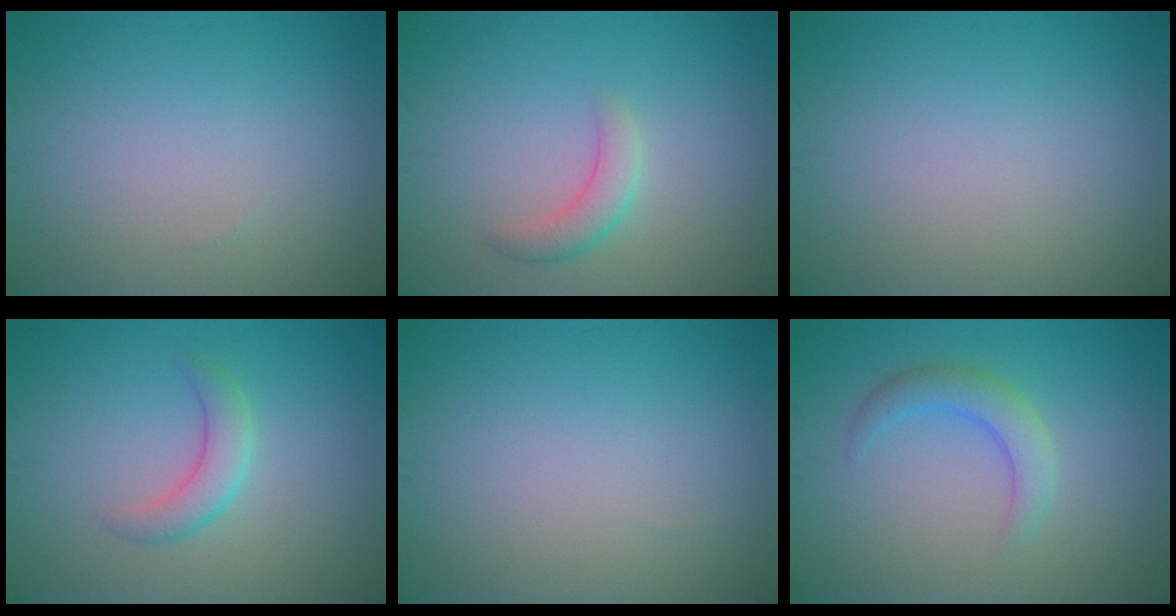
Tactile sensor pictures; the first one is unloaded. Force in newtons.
{"total": 2.1, "press": 2.1, "slide": 0.2}
{"total": 0.0}
{"total": 2.4, "press": 2.4, "slide": 0.1}
{"total": 0.0}
{"total": 2.7, "press": 2.7, "slide": 0.2}